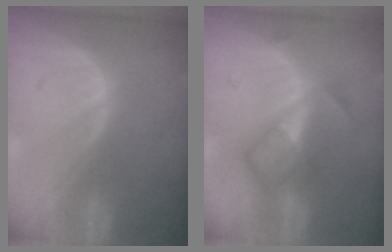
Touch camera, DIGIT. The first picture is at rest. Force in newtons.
{"total": 5.9, "press": 5.1, "slide": 3.1}